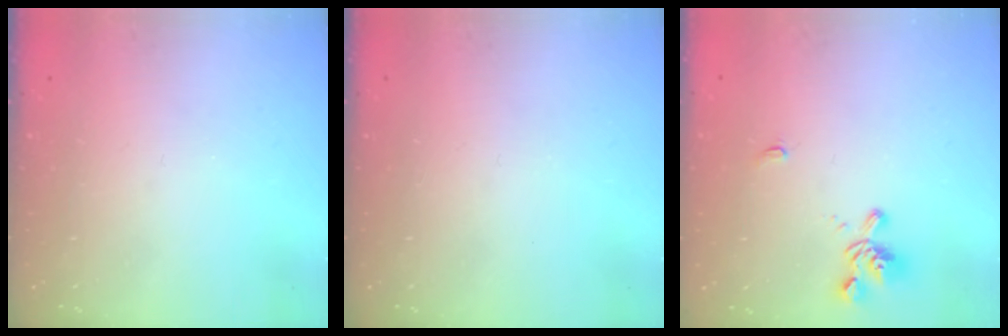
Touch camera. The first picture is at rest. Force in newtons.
{"total": 0.0}
{"total": 1.2, "press": 0.7, "slide": 1.0}